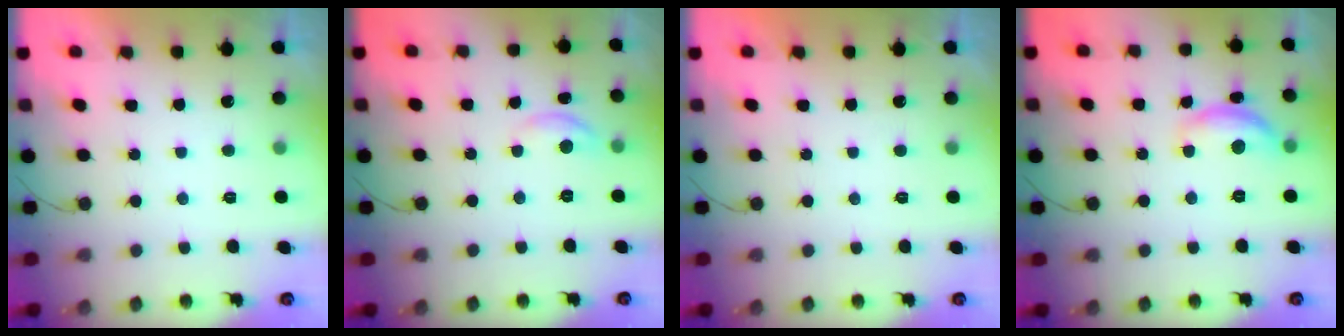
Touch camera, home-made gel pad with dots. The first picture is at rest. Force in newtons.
{"total": 5.2, "press": 5.2, "slide": 0.4}
{"total": 0.0}
{"total": 9.9, "press": 9.9, "slide": 0.6}